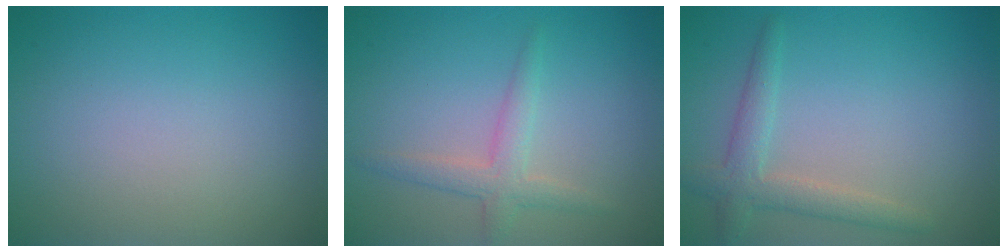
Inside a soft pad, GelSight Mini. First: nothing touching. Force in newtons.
{"total": 2.4, "press": 2.4, "slide": 0.1}
{"total": 2.7, "press": 2.7, "slide": 0.1}